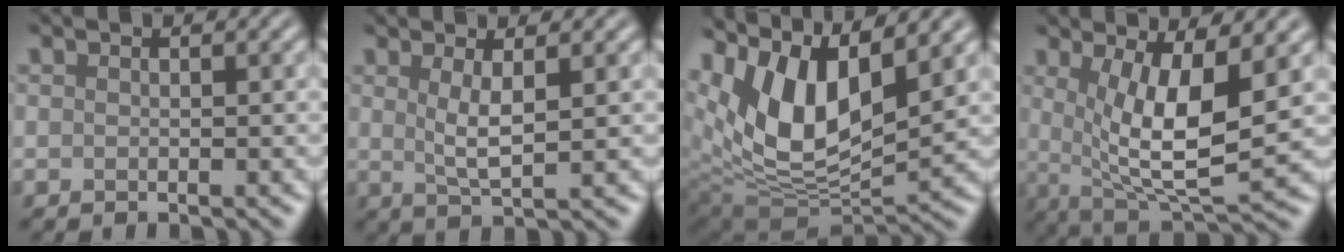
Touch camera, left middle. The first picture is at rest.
{"total": 2.7, "force": [0.8, 0.5, 2.5], "torque": [-0.049, 0.001, 0.021]}
{"total": 10.9, "force": [5.2, 4.8, 8.3], "torque": [-0.168, 0.007, 0.101]}
{"total": 8.0, "force": [1.0, 2.3, 7.6], "torque": [-0.131, -0.007, 0.030]}